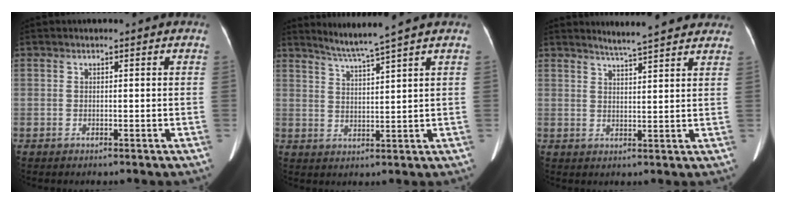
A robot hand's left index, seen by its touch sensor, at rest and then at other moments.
{"total": 5.1, "force": [4.3, -2.0, 1.9], "torque": [-0.041, -0.012, 0.083]}
{"total": 9.5, "force": [8.7, 0.7, 3.8], "torque": [-0.050, 0.011, 0.104]}